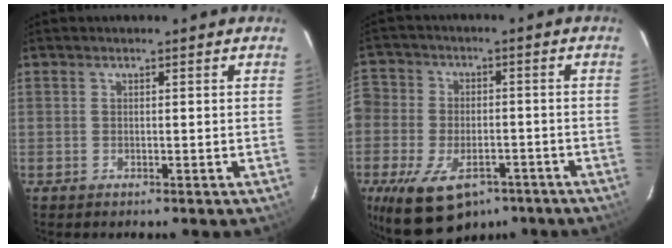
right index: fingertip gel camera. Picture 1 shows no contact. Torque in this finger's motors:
{"motor_torque": [1.61, -0.53, 1.05, 0.21]}